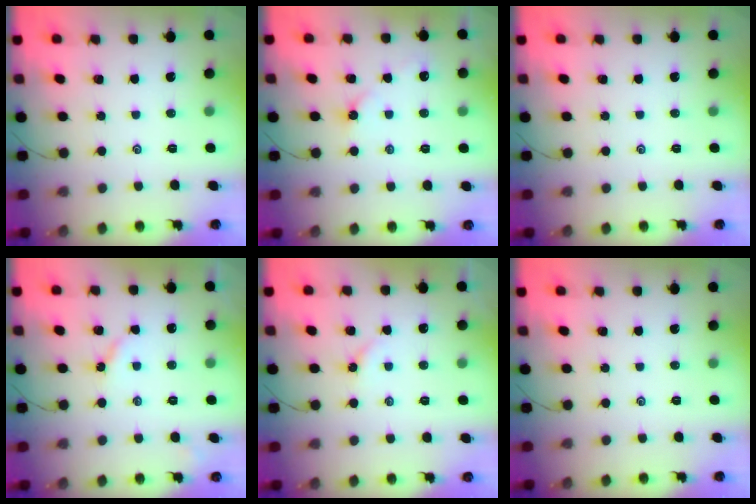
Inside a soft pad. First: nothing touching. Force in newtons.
{"total": 2.9, "press": 2.9, "slide": 0.6}
{"total": 0.0}
{"total": 3.3, "press": 3.2, "slide": 0.3}
{"total": 1.8, "press": 1.8, "slide": 0.4}
{"total": 0.0}